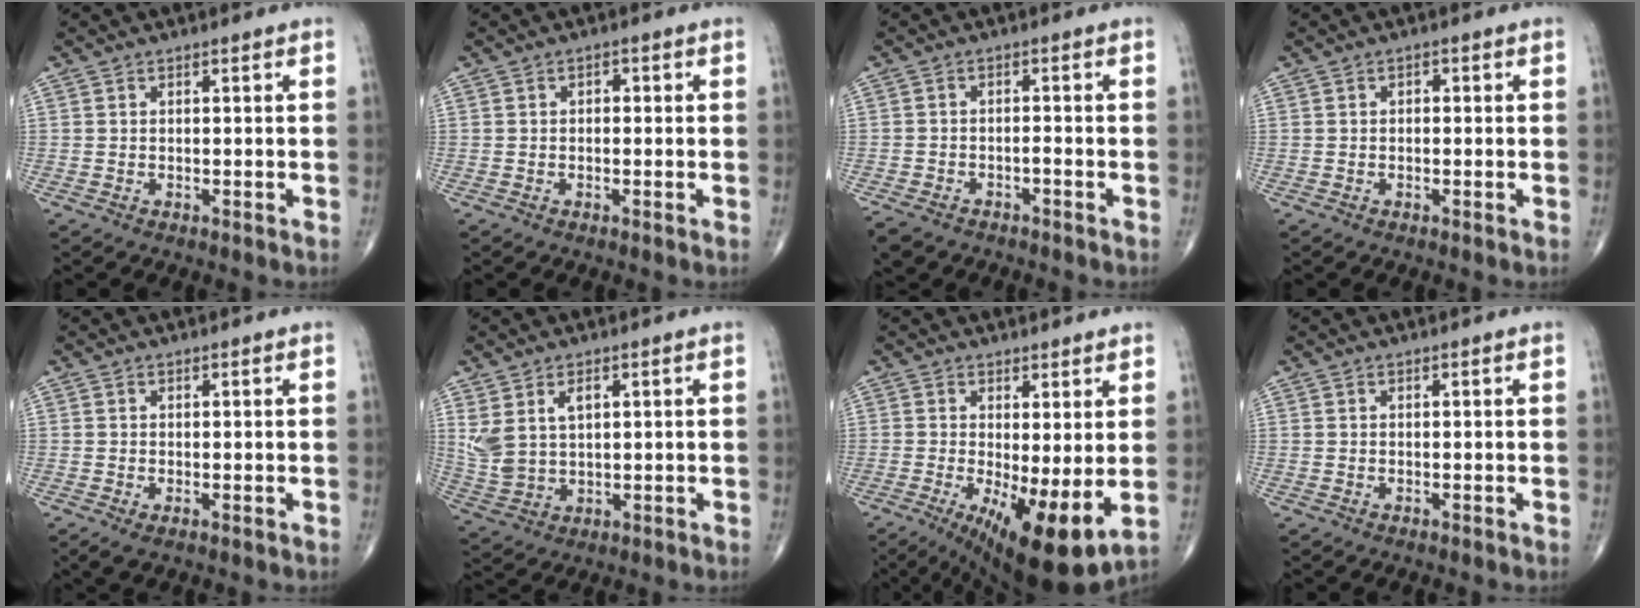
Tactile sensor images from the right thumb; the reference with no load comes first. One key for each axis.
{"total": 1.2, "fx": 0.1, "fy": 0.9, "fz": 0.8, "tx": 0.002, "ty": 0.006, "tz": -0.004}
{"total": 5.8, "fx": -4.2, "fy": 2.9, "fz": 2.7, "tx": -0.047, "ty": 0.012, "tz": -0.067}
{"total": 0.9, "fx": 0.1, "fy": 0.7, "fz": 0.6, "tx": 0.002, "ty": 0.004, "tz": -0.004}
{"total": 1.7, "fx": -0.6, "fy": 0.8, "fz": 1.4, "tx": -0.031, "ty": -0.002, "tz": -0.008}
{"total": 7.5, "fx": 2.7, "fy": 4.6, "fz": 5.4, "tx": -0.109, "ty": -0.005, "tz": 0.067}
{"total": 12.5, "fx": -1.8, "fy": 3.7, "fz": 11.8, "tx": -0.188, "ty": -0.026, "tz": -0.015}
{"total": 0.0}